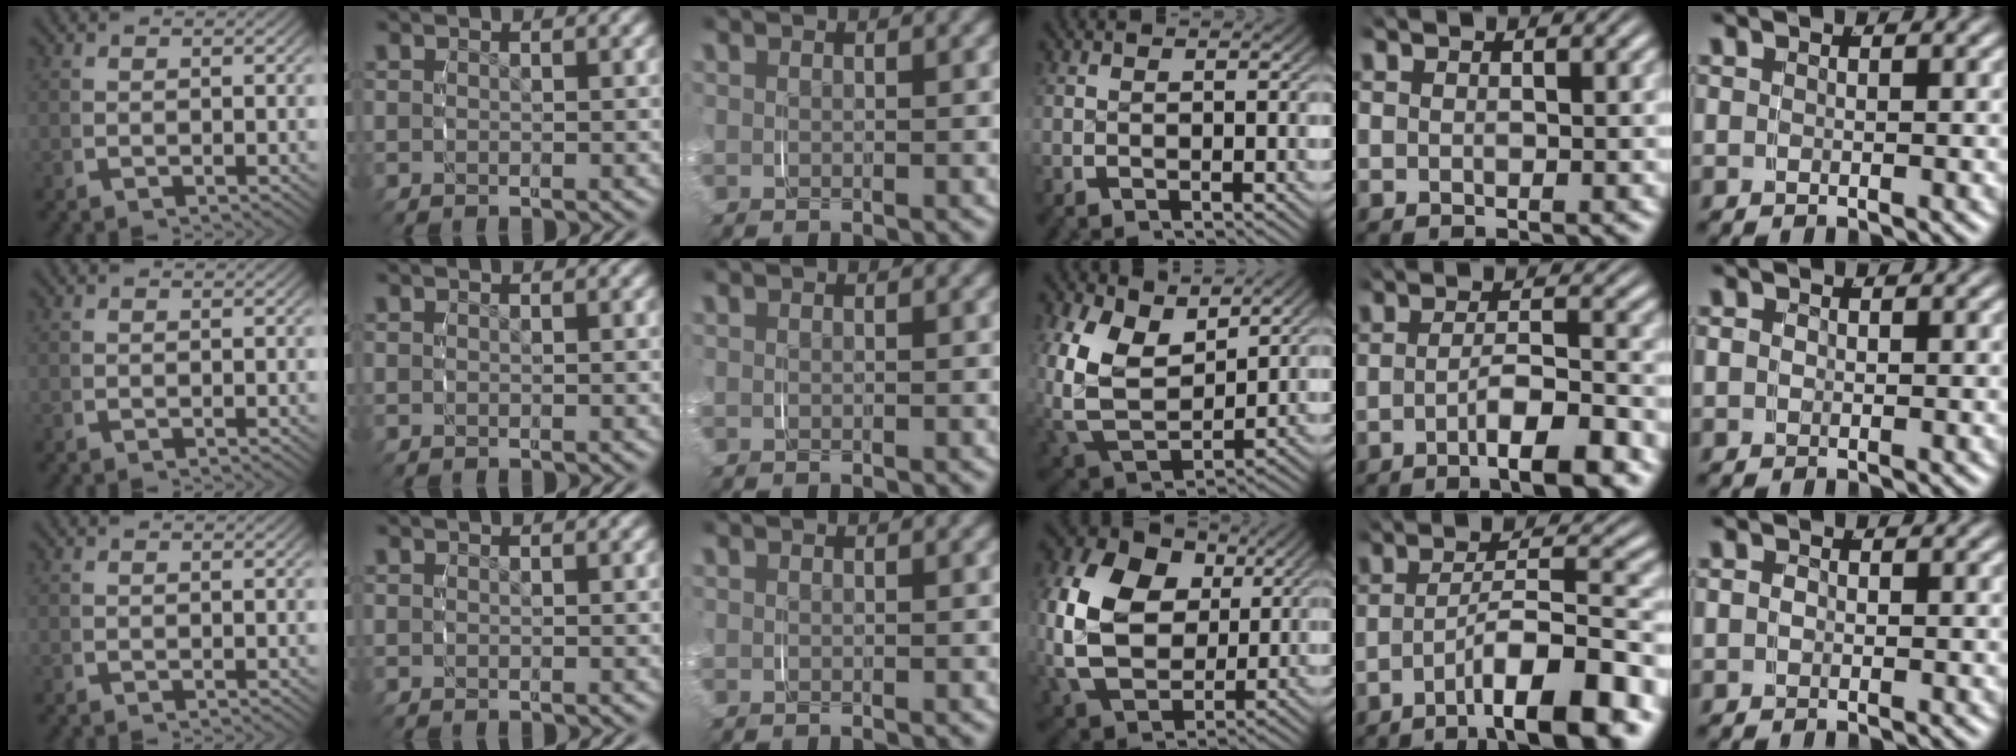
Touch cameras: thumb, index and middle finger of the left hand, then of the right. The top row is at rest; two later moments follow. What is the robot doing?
{"motion": "grasp_and_lifting", "object": "paper"}